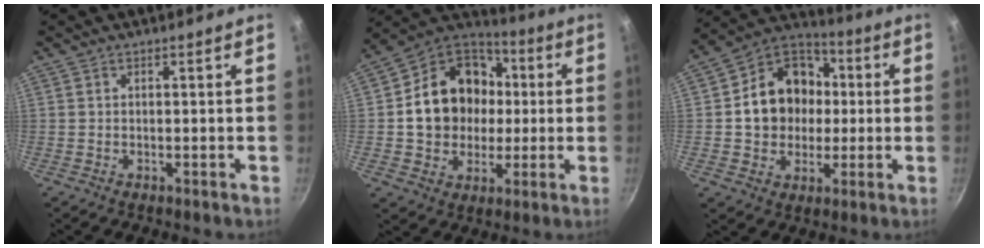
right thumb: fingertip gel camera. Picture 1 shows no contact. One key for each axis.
{"total": 19.4, "fx": 1.1, "fy": 16.2, "fz": 10.5, "tx": -0.156, "ty": 0.037, "tz": 0.017}
{"total": 16.1, "fx": 0.6, "fy": 13.6, "fz": 8.6, "tx": -0.110, "ty": 0.031, "tz": 0.002}